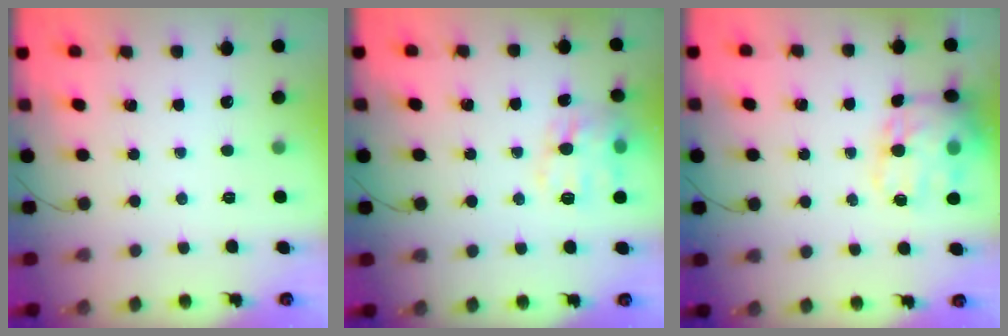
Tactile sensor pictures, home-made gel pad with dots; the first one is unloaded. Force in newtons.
{"total": 11.3, "press": 11.3, "slide": 0.8}
{"total": 17.9, "press": 17.6, "slide": 3.1}